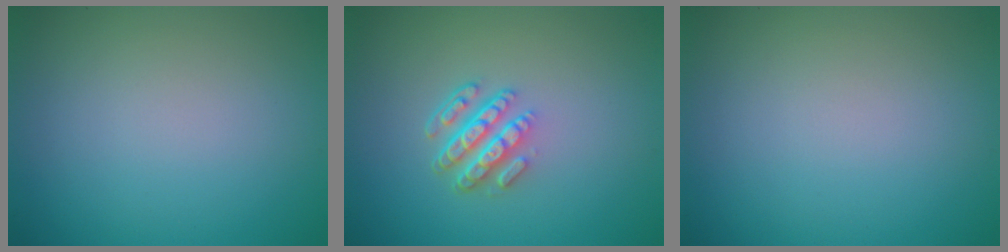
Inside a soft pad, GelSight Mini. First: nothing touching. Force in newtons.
{"total": 4.3, "press": 3.1, "slide": 2.9}
{"total": 0.0}